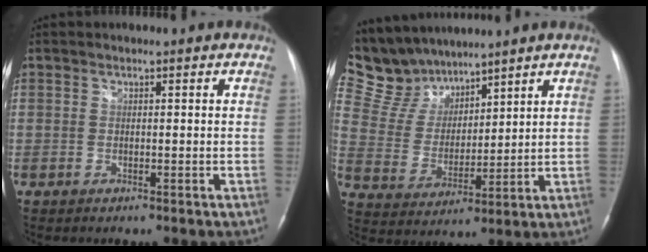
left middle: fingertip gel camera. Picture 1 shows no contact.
{"total": 9.8, "force": [9.1, 3.5, 0.8], "torque": [-0.039, 0.021, 0.196]}